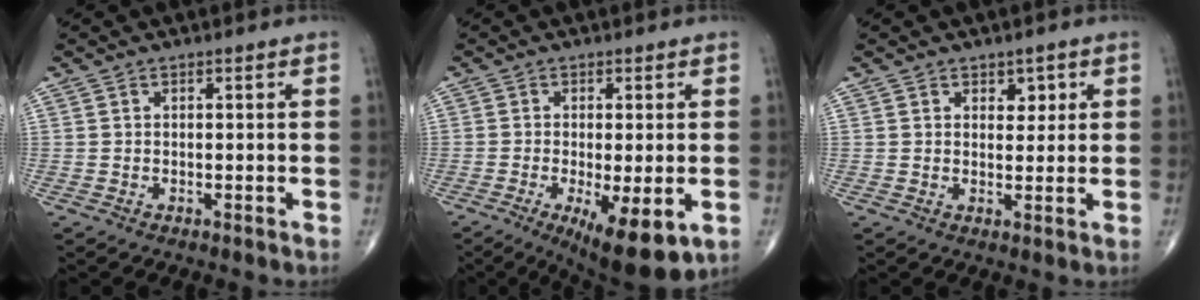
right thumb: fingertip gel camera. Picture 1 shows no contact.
{"total": 11.1, "force": [-3.8, 3.4, 9.8], "torque": [-0.153, -0.021, -0.053]}
{"total": 2.9, "force": [1.4, 2.0, 1.5], "torque": [0.002, -0.007, 0.019]}